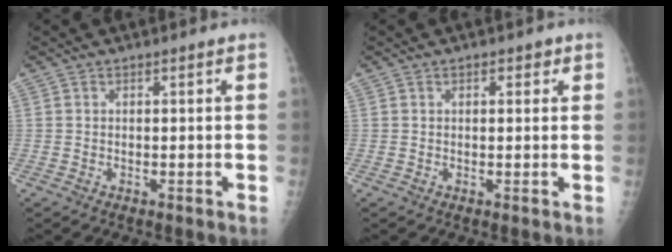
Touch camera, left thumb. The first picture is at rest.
{"total": 1.8, "force": [0.8, 1.1, 1.1], "torque": [0.001, 0.000, 0.008]}